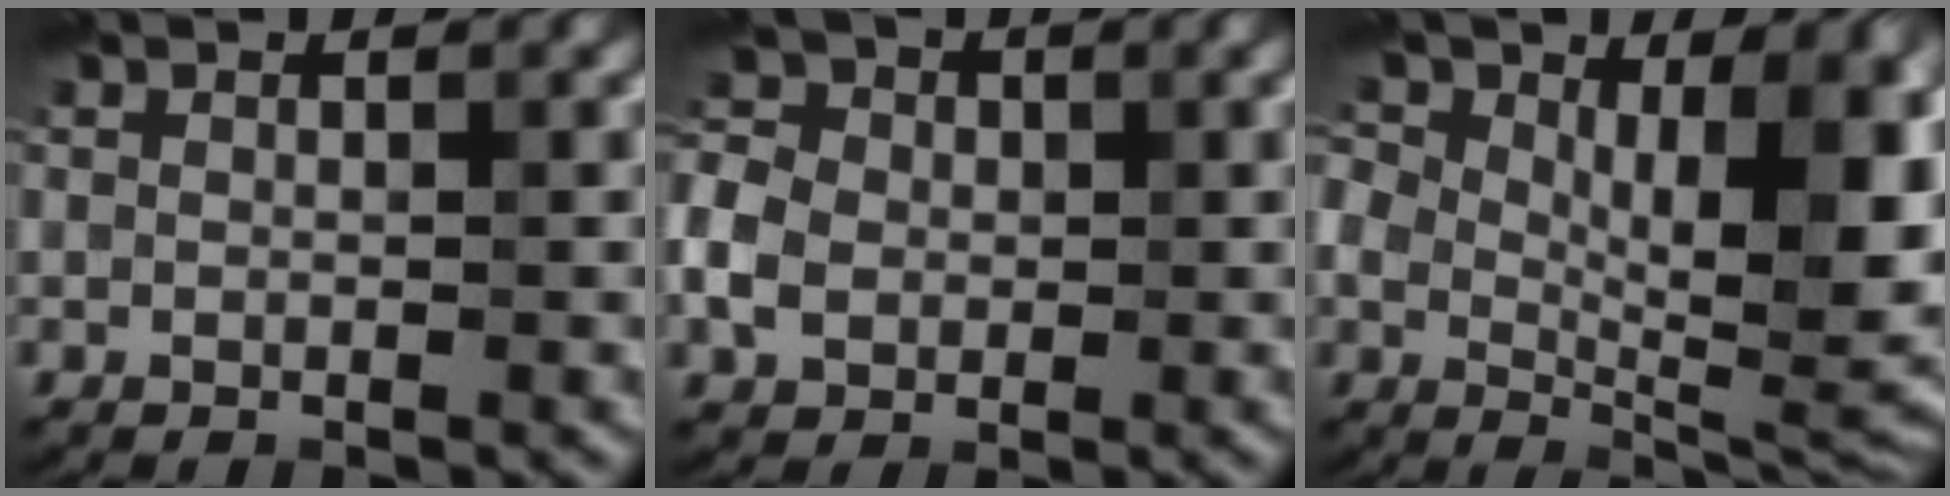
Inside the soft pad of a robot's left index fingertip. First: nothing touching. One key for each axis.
{"total": 4.6, "fx": -0.7, "fy": 3.8, "fz": 2.4, "tx": -0.058, "ty": 0.011, "tz": -0.020}
{"total": 14.6, "fx": 1.8, "fy": 7.7, "fz": 12.2, "tx": -0.152, "ty": -0.014, "tz": 0.038}